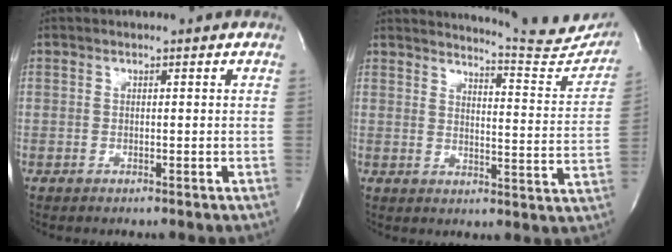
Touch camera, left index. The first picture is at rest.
{"total": 14.5, "force": [14.2, 0.7, 2.6], "torque": [-0.030, -0.080, 0.157]}